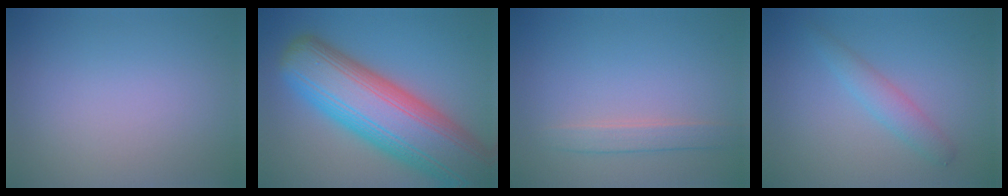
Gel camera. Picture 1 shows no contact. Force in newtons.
{"total": 14.4, "press": 14.4, "slide": 0.6}
{"total": 1.9, "press": 1.9, "slide": 0.1}
{"total": 2.3, "press": 2.3, "slide": 0.1}